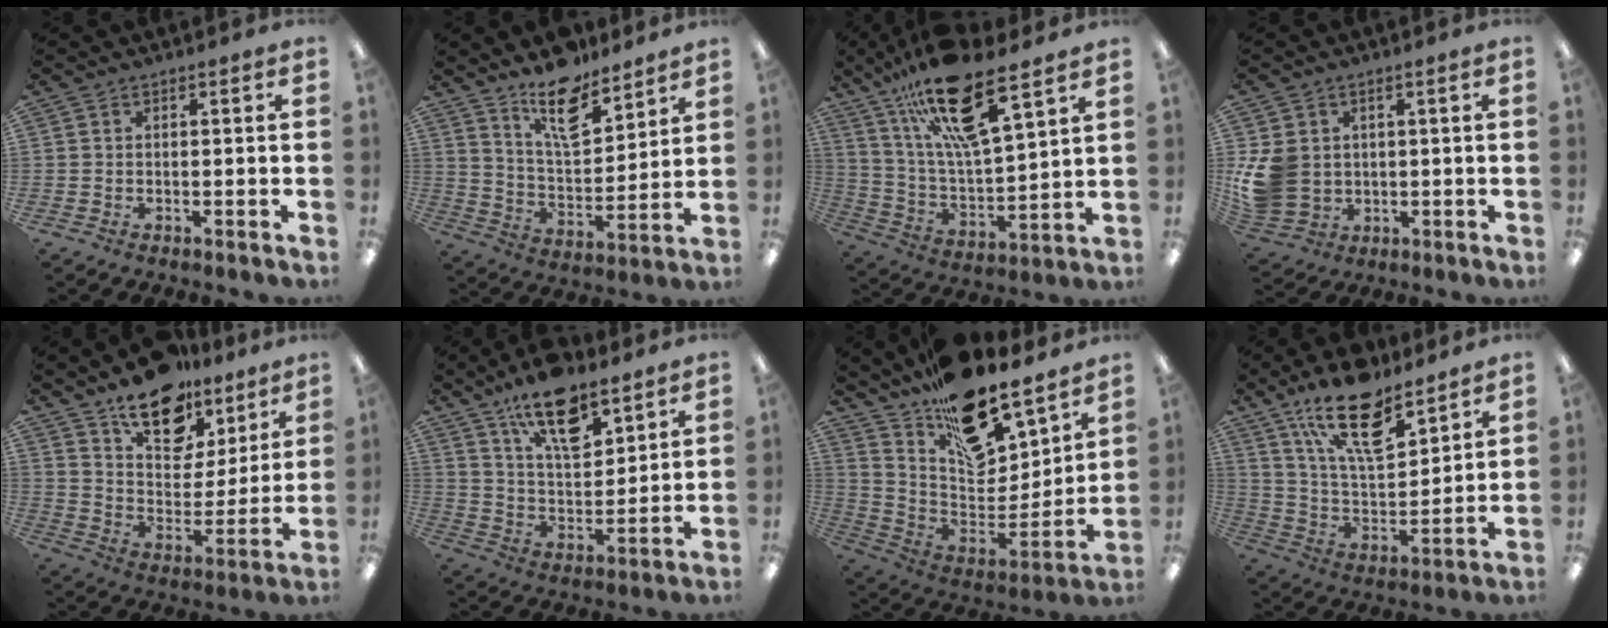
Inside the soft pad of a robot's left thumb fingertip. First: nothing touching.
{"total": 14.0, "force": [10.8, 5.3, 7.2], "torque": [-0.115, -0.066, 0.189]}
{"total": 20.6, "force": [13.9, 6.0, 13.9], "torque": [-0.245, -0.072, 0.233]}
{"total": 9.8, "force": [1.0, 8.6, 4.8], "torque": [-0.113, 0.008, 0.025]}
{"total": 15.2, "force": [10.9, 8.2, 6.7], "torque": [-0.098, -0.067, 0.196]}
{"total": 15.3, "force": [10.5, 6.6, 8.9], "torque": [-0.142, -0.052, 0.182]}
{"total": 19.2, "force": [15.4, 7.9, 8.4], "torque": [-0.131, -0.117, 0.271]}
{"total": 19.5, "force": [13.1, 7.8, 12.0], "torque": [-0.212, -0.064, 0.228]}